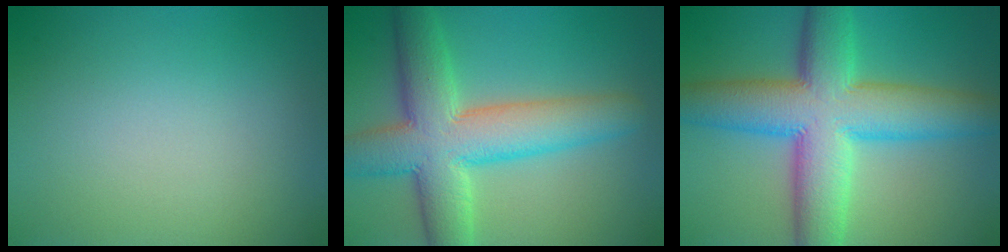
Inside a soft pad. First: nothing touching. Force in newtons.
{"total": 9.6, "press": 9.6, "slide": 0.6}
{"total": 11.7, "press": 11.7, "slide": 0.2}